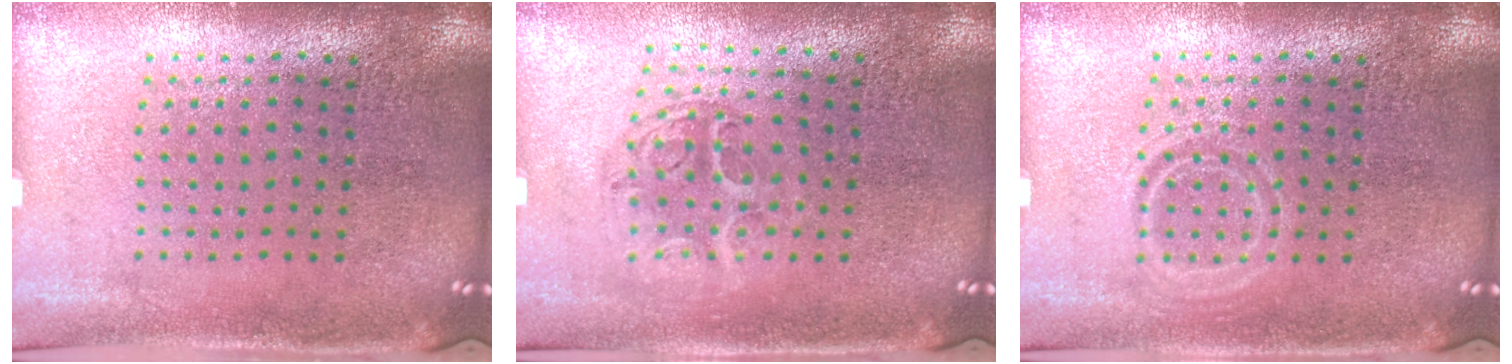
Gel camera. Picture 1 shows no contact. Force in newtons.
{"total": 1.2, "press": 1.1, "slide": 0.6}
{"total": 1.4, "press": 1.3, "slide": 0.4}